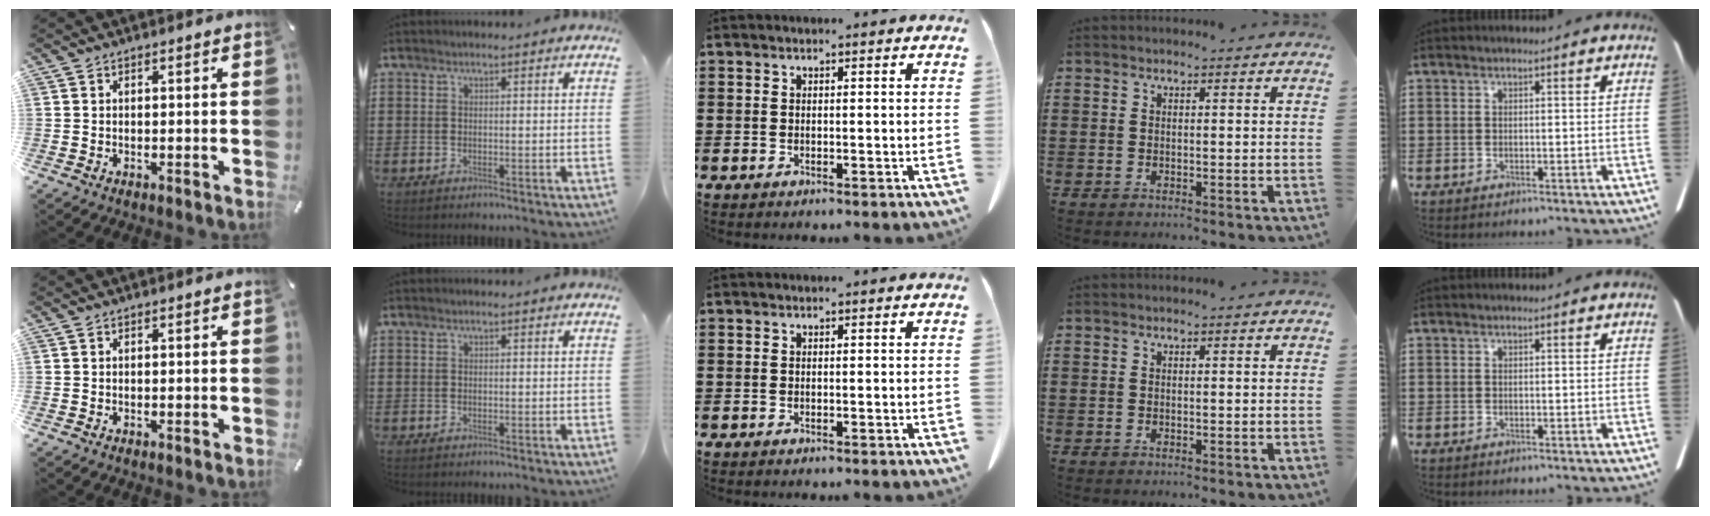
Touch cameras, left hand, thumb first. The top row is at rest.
{}